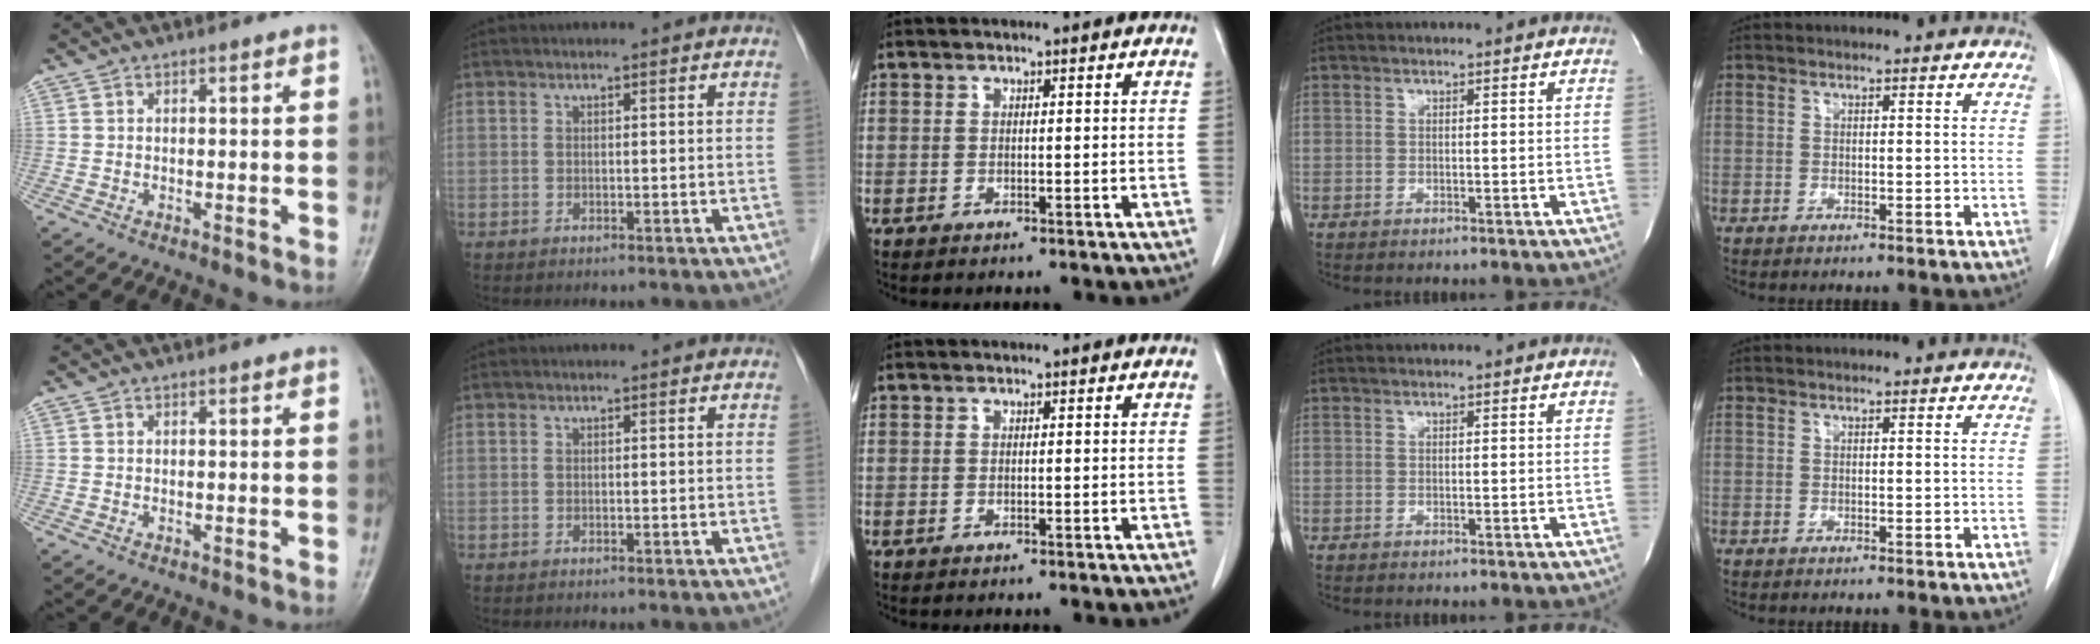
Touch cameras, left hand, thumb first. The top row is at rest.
{}